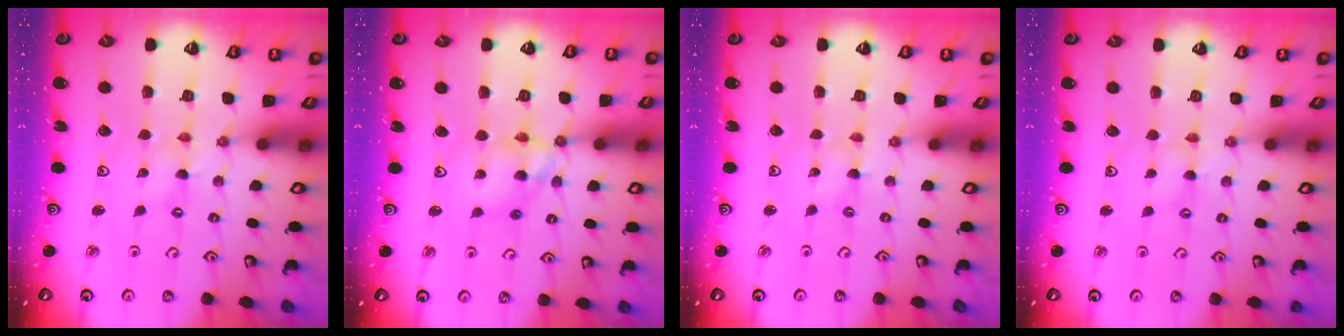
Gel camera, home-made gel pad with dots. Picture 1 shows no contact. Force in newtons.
{"total": 10.9, "press": 10.9, "slide": 0.8}
{"total": 0.0}
{"total": 2.0, "press": 2.0, "slide": 0.3}